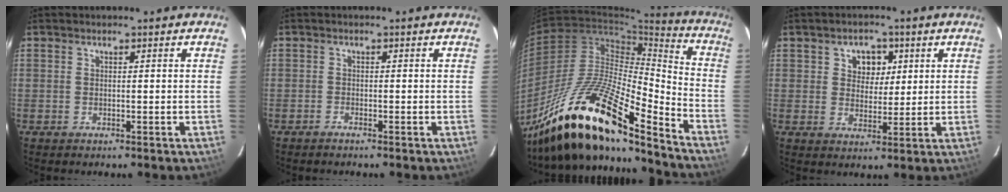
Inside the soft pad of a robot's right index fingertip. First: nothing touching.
{"total": 0.8, "force": [-0.7, 0.2, 0.2], "torque": [-0.008, 0.001, -0.018]}
{"total": 22.7, "force": [-17.1, 4.9, 14.1], "torque": [-0.254, -0.016, -0.314]}
{"total": 5.3, "force": [1.8, 4.3, 2.4], "torque": [-0.030, 0.008, 0.033]}